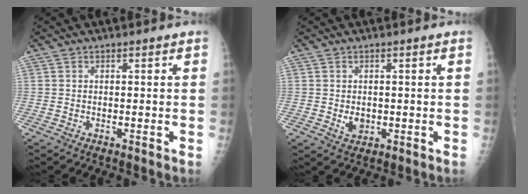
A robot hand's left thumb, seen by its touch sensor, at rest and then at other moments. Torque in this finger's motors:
{"motor_torque": [-0.07, 0.01, 0.03, 0.03, 0.00]}